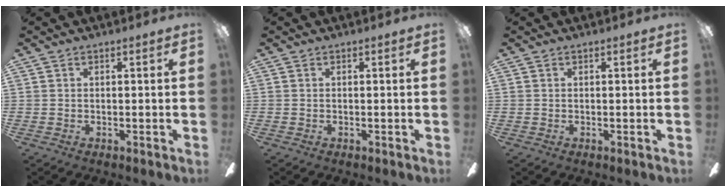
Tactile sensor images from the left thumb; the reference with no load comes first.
{"total": 0.0}
{"total": 0.0}